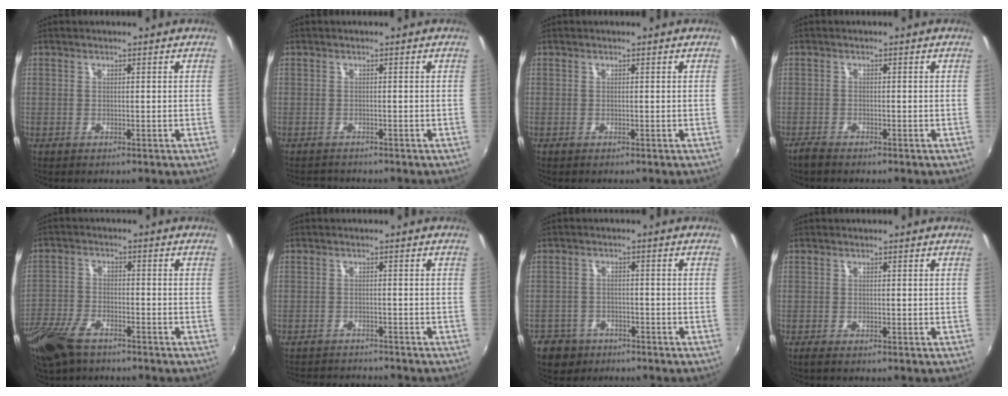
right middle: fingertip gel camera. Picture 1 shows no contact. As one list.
[{"total": 2.0, "force": [-2.0, 0.4, 0.2], "torque": [-0.009, -0.008, -0.033]}, {"total": 0.0}, {"total": 2.0, "force": [-1.8, 0.3, 0.7], "torque": [-0.022, -0.004, -0.036]}, {"total": 10.1, "force": [-7.3, 4.6, 5.3], "torque": [-0.136, -0.016, -0.145]}, {"total": 7.4, "force": [-7.0, 1.1, 1.8], "torque": [-0.053, -0.007, -0.106]}, {"total": 6.8, "force": [-4.4, 4.9, 1.7], "torque": [-0.057, 0.009, -0.068]}, {"total": 0.6, "force": [-0.4, -0.1, 0.4], "torque": [-0.011, -0.001, -0.009]}]